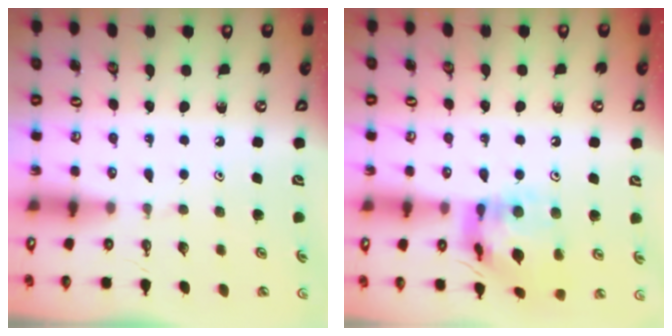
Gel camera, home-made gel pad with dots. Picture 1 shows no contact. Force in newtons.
{"total": 15.4, "press": 15.3, "slide": 1.6}